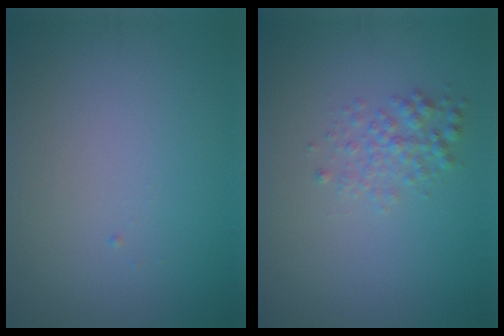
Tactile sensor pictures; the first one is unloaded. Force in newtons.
{"total": 1.9, "press": 1.9, "slide": 0.0}